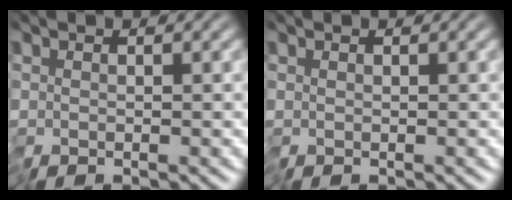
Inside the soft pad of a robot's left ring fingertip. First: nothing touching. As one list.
[{"total": 0.0}]